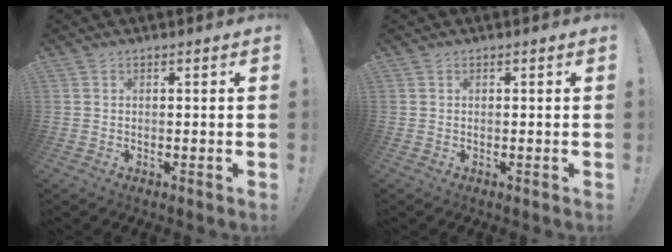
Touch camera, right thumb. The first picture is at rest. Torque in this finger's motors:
{"motor_torque": [0.00, 0.00, 0.00, 0.00, 0.03]}